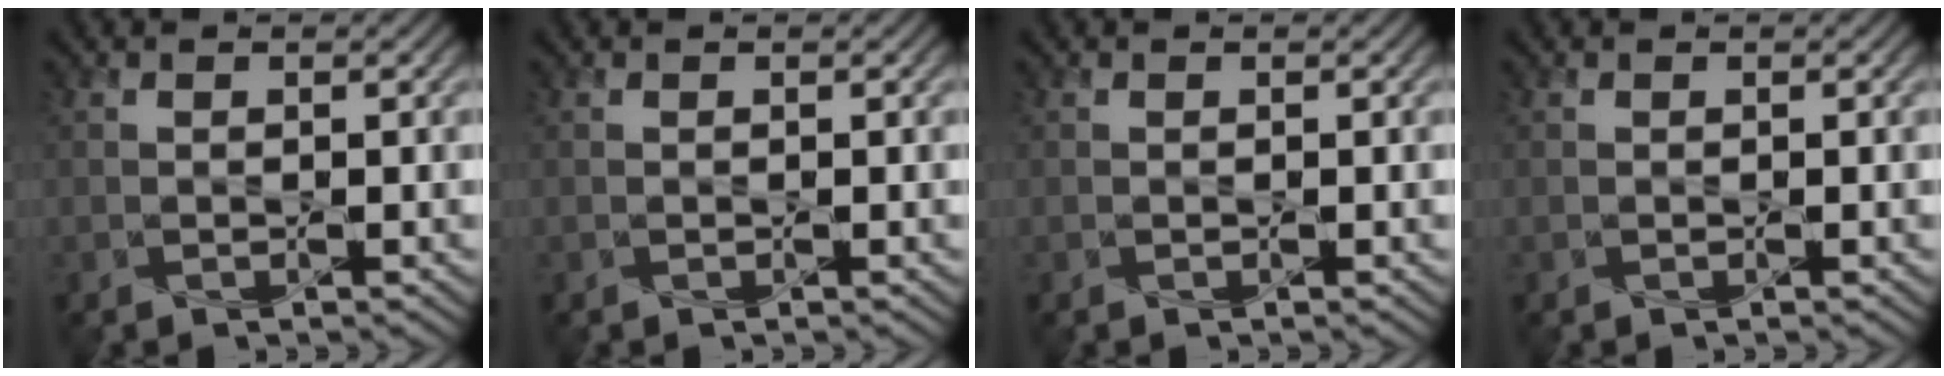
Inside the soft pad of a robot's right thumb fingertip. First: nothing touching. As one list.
[{"total": 0.0}, {"total": 0.0}, {"total": 0.0}]